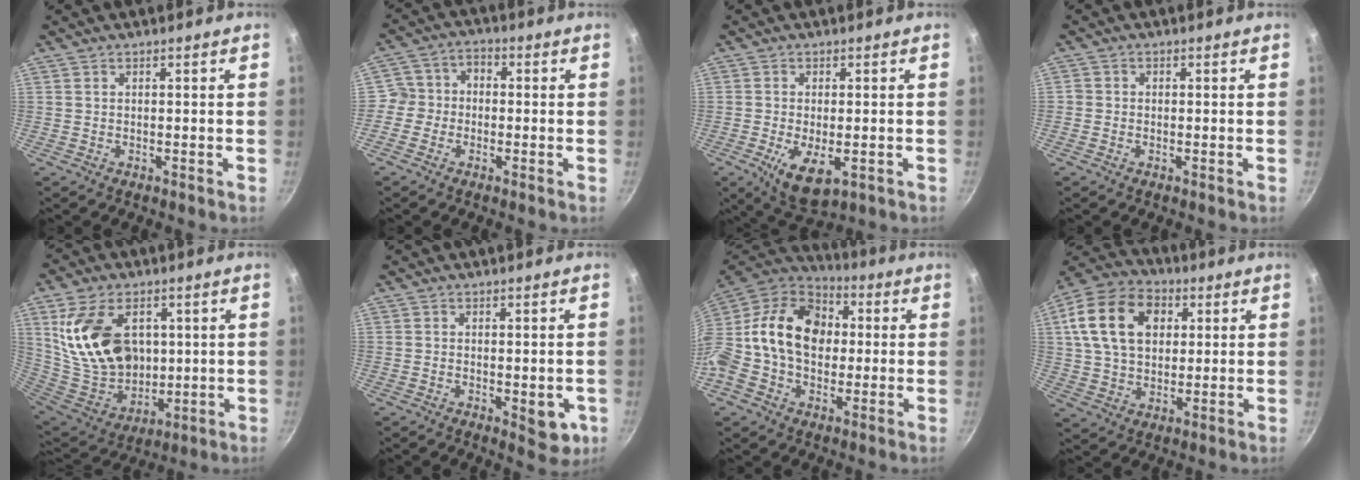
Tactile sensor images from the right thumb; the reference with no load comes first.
{"total": 5.3, "force": [-1.6, 4.7, 1.7], "torque": [0.002, 0.023, -0.047]}
{"total": 8.2, "force": [-2.4, 3.7, 6.9], "torque": [-0.116, -0.013, -0.032]}
{"total": 1.1, "force": [-0.4, 1.0, 0.3], "torque": [-0.004, 0.001, -0.010]}
{"total": 19.9, "force": [5.1, 13.7, 13.4], "torque": [-0.223, -0.029, 0.114]}
{"total": 5.7, "force": [-1.3, 2.7, 4.9], "torque": [-0.048, -0.006, -0.012]}
{"total": 18.6, "force": [1.5, 14.1, 12.0], "torque": [-0.182, 0.037, 0.009]}
{"total": 17.2, "force": [4.7, 12.2, 11.1], "torque": [-0.181, 0.010, 0.071]}